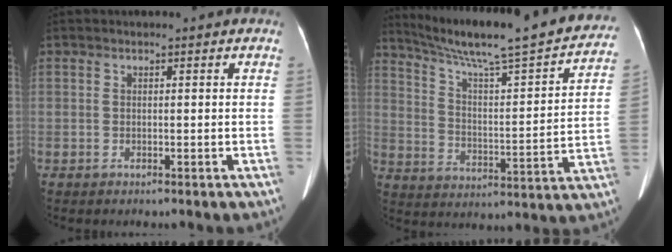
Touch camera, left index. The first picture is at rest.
{"total": 26.4, "force": [22.9, 2.1, 12.9], "torque": [-0.209, -0.035, 0.313]}